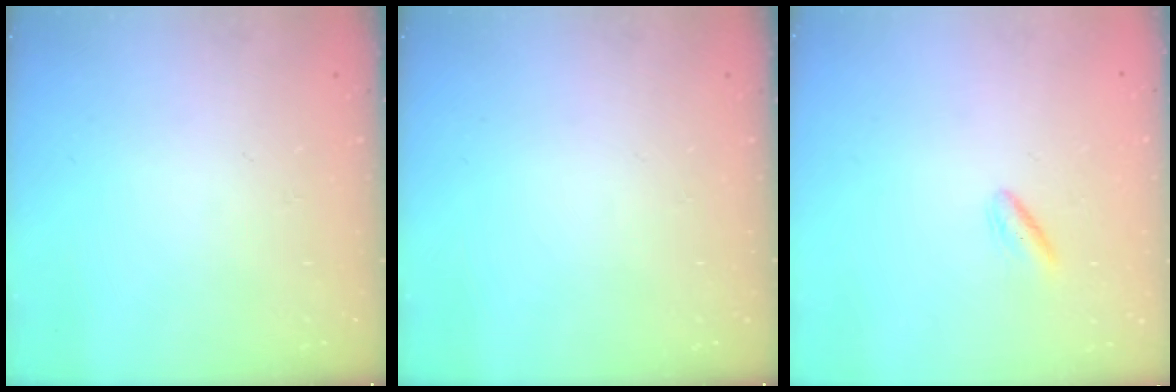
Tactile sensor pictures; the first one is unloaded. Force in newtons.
{"total": 0.0}
{"total": 3.4, "press": 3.1, "slide": 1.2}